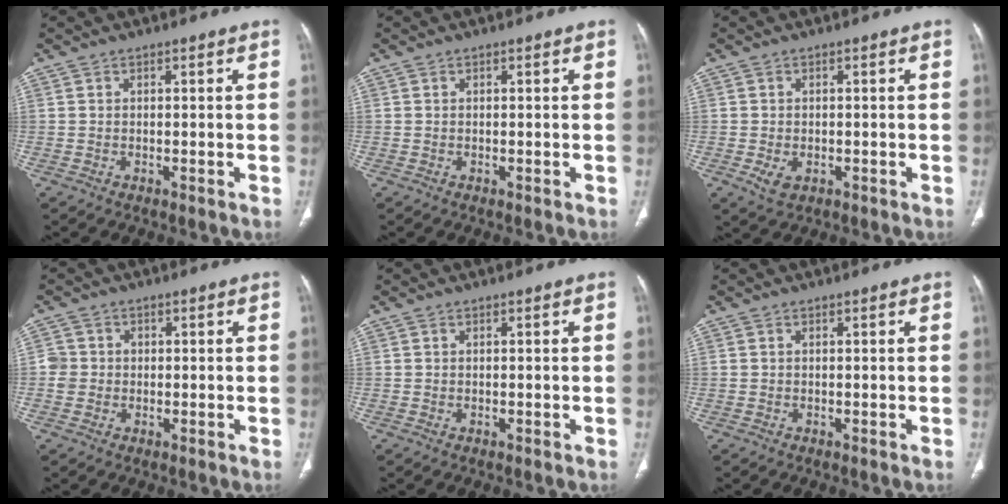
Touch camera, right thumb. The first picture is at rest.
{"total": 0.0}
{"total": 3.0, "force": [-1.0, 1.9, 2.1], "torque": [-0.039, -0.001, -0.009]}
{"total": 3.3, "force": [-0.2, 3.2, 0.8], "torque": [0.004, 0.009, -0.006]}
{"total": 0.0}
{"total": 0.0}